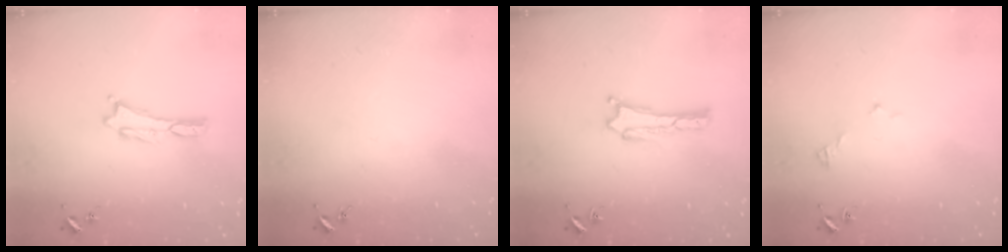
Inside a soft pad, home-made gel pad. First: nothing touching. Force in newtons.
{"total": 0.0}
{"total": 0.0}
{"total": 2.9, "press": 2.9, "slide": 0.3}